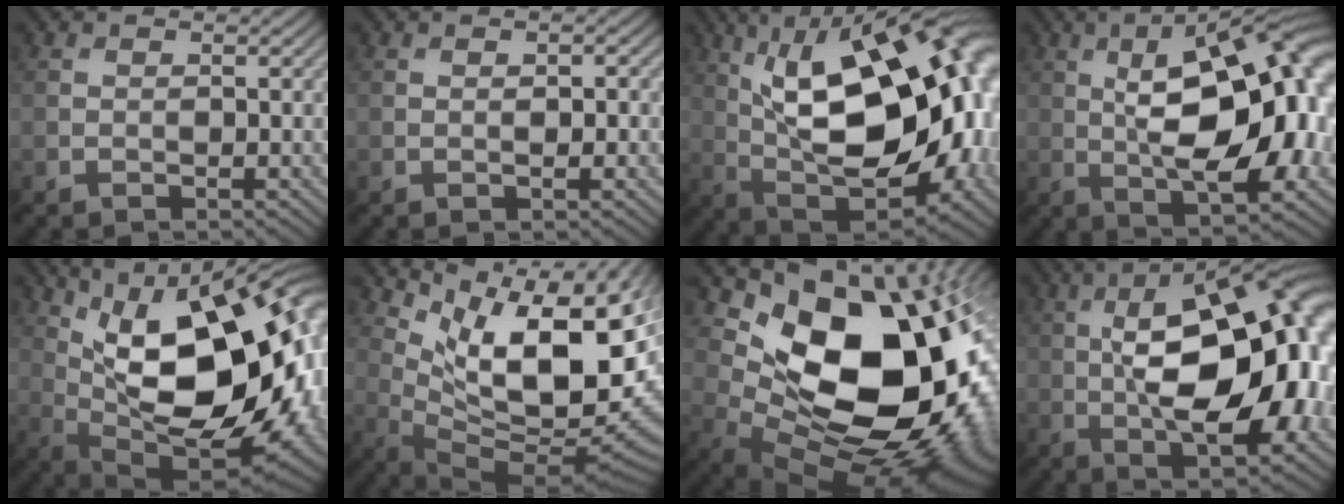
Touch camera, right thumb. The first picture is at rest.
{"total": 1.6, "force": [0.1, 0.5, 1.5], "torque": [-0.024, -0.001, 0.002]}
{"total": 21.8, "force": [2.9, 10.8, 18.6], "torque": [-0.286, 0.031, 0.035]}
{"total": 18.1, "force": [1.0, 7.4, 16.5], "torque": [-0.238, 0.023, 0.004]}
{"total": 20.5, "force": [3.0, 10.3, 17.5], "torque": [-0.275, 0.021, 0.046]}
{"total": 16.5, "force": [5.4, 7.3, 13.7], "torque": [-0.211, 0.009, 0.106]}
{"total": 19.3, "force": [3.3, 12.3, 14.5], "torque": [-0.239, -0.026, 0.074]}
{"total": 20.0, "force": [0.2, 9.0, 17.8], "torque": [-0.270, 0.024, -0.011]}